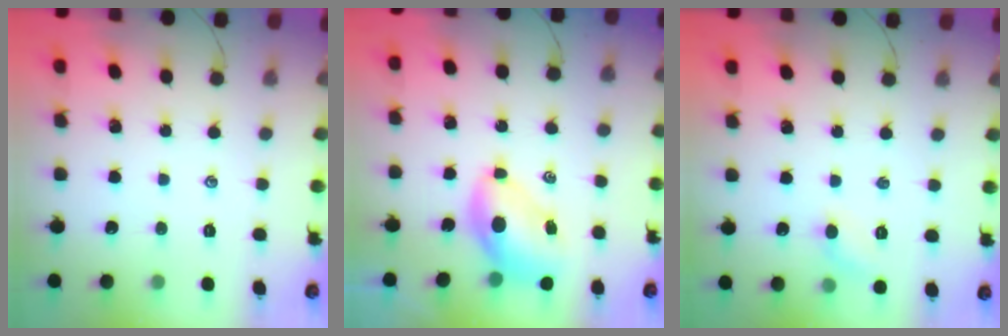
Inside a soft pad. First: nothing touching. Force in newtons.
{"total": 7.5, "press": 7.3, "slide": 2.0}
{"total": 5.3, "press": 5.0, "slide": 1.6}